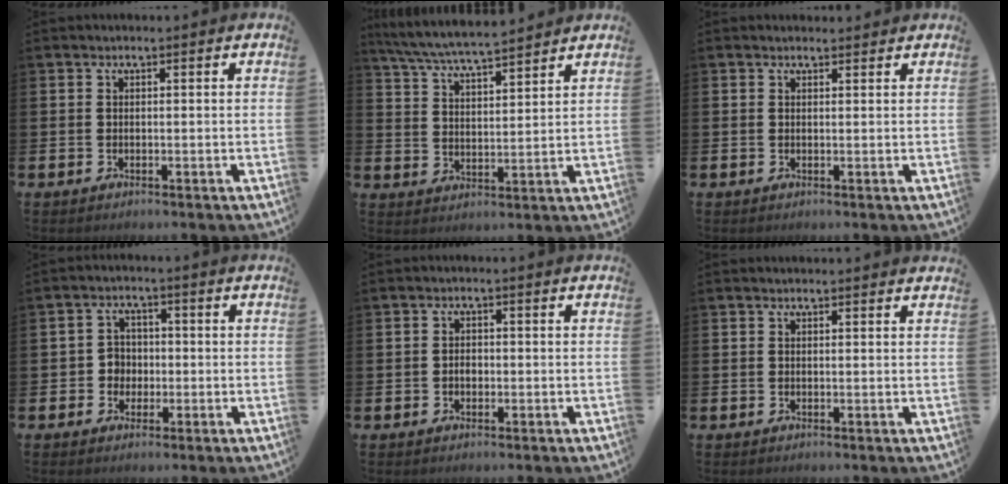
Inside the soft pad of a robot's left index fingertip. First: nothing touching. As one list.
[{"total": 6.7, "force": [6.4, 0.3, 1.8], "torque": [-0.059, -0.036, 0.114]}, {"total": 0.9, "force": [0.8, 0.3, 0.2], "torque": [0.007, 0.000, 0.013]}, {"total": 2.9, "force": [-0.5, 2.8, 0.7], "torque": [-0.008, 0.002, -0.019]}, {"total": 1.6, "force": [-0.3, 1.1, 1.1], "torque": [-0.004, -0.001, -0.012]}, {"total": 0.7, "force": [0.7, 0.0, 0.1], "torque": [0.005, -0.004, 0.011]}]